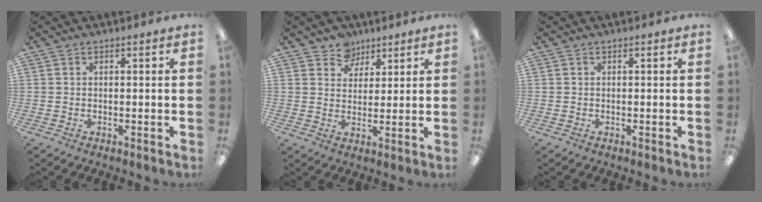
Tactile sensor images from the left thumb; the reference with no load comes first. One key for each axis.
{"total": 6.8, "fx": 4.9, "fy": 4.7, "fz": 0.5, "tx": -0.005, "ty": -0.032, "tz": 0.090}
{"total": 0.0}